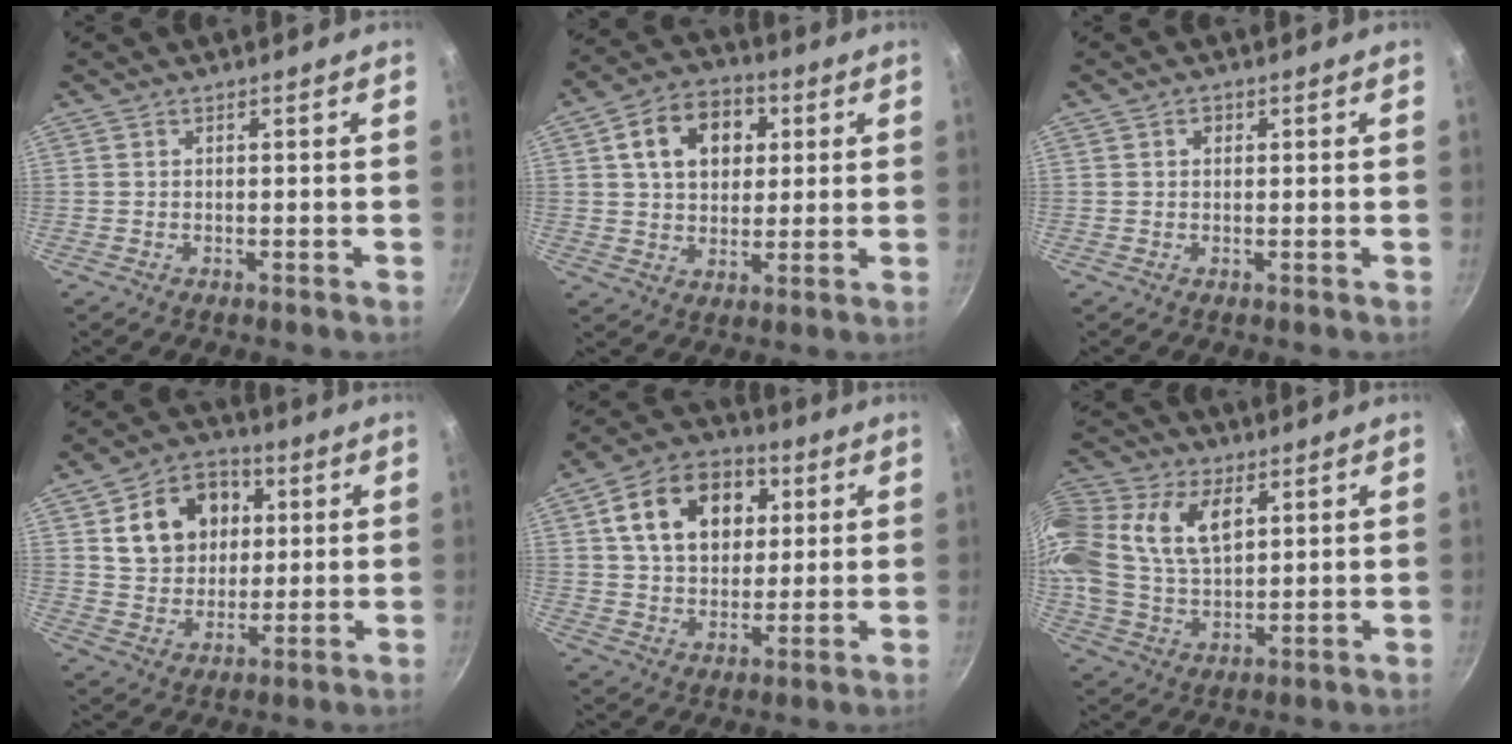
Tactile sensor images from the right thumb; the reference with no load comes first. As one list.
[{"total": 13.1, "force": [3.8, 9.7, 8.1], "torque": [-0.104, 0.013, 0.052]}, {"total": 1.3, "force": [0.4, 1.1, 0.6], "torque": [-0.004, 0.000, 0.004]}, {"total": 14.3, "force": [3.6, 11.5, 7.8], "torque": [-0.099, 0.008, 0.060]}, {"total": 16.8, "force": [4.7, 12.2, 10.6], "torque": [-0.147, 0.012, 0.070]}, {"total": 23.5, "force": [7.8, 15.6, 15.7], "torque": [-0.362, 0.030, 0.140]}]